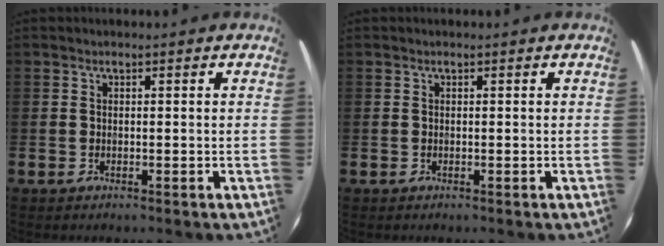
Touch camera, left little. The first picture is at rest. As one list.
[{"total": 0.0}]